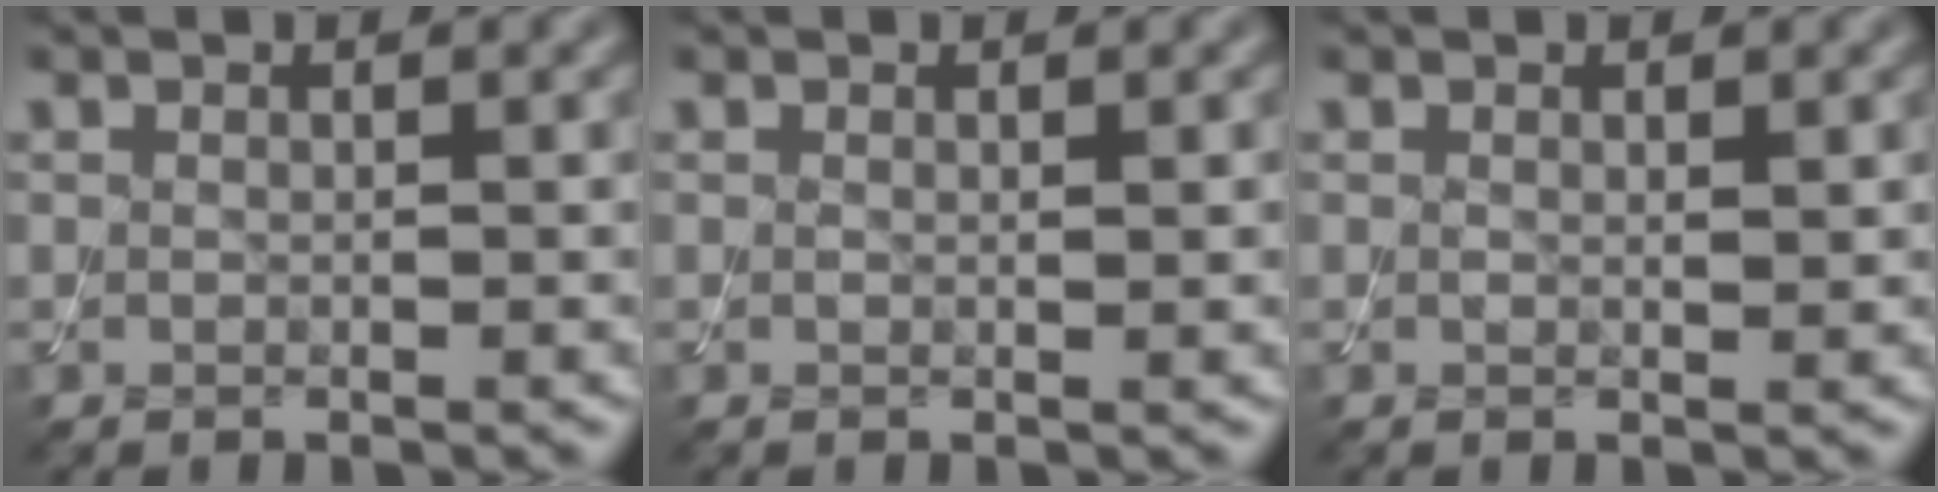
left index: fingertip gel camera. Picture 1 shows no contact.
{"total": 0.7, "force": [0.2, 0.1, 0.6], "torque": [-0.008, -0.001, 0.002]}
{"total": 0.7, "force": [0.3, 0.2, 0.6], "torque": [-0.008, -0.003, 0.004]}